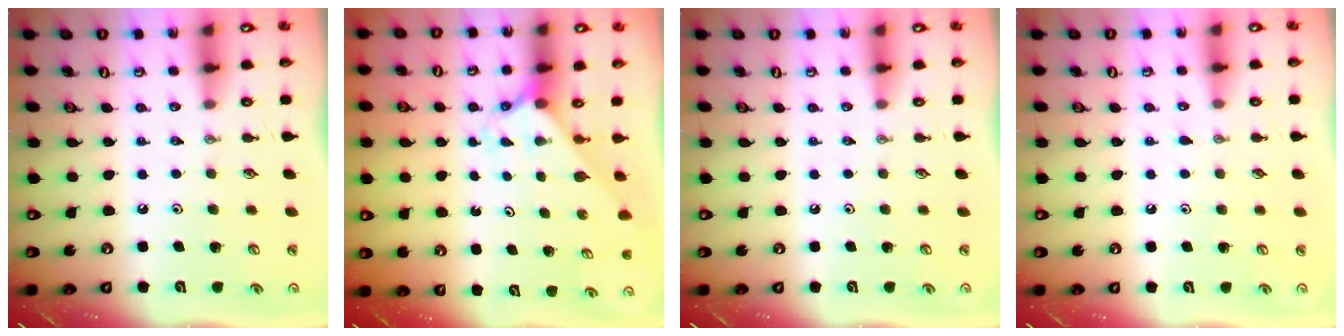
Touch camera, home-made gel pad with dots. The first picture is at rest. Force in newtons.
{"total": 2.1, "press": 2.1, "slide": 0.2}
{"total": 0.0}
{"total": 4.6, "press": 4.6, "slide": 0.5}